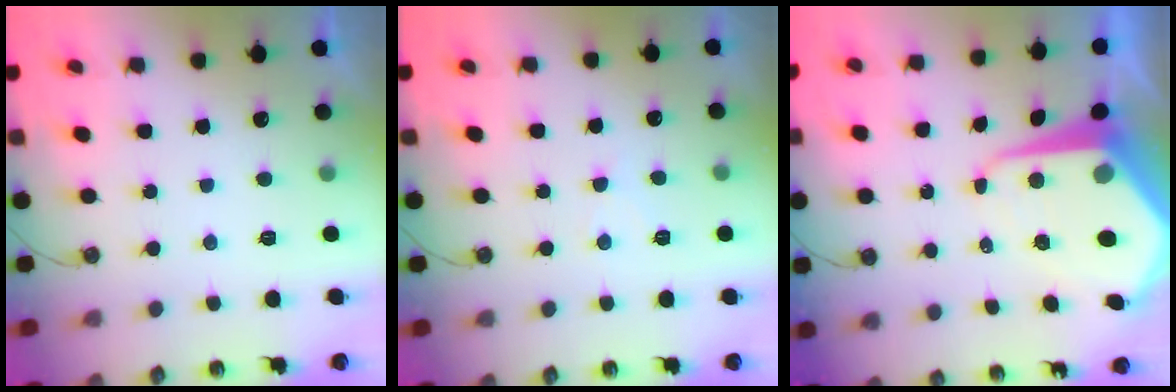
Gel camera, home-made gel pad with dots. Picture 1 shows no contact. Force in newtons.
{"total": 4.1, "press": 4.1, "slide": 0.7}
{"total": 14.1, "press": 14.1, "slide": 1.2}